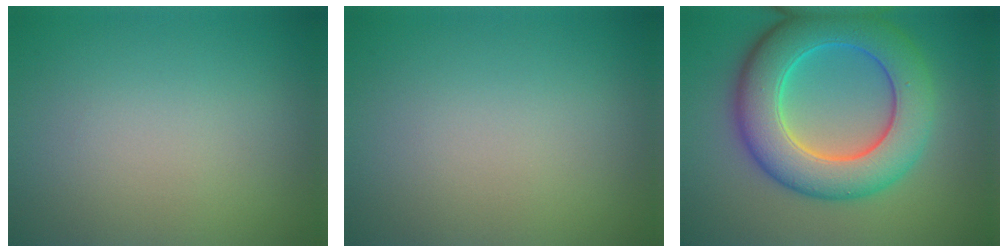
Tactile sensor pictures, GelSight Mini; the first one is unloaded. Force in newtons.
{"total": 0.0}
{"total": 9.5, "press": 9.5, "slide": 0.2}